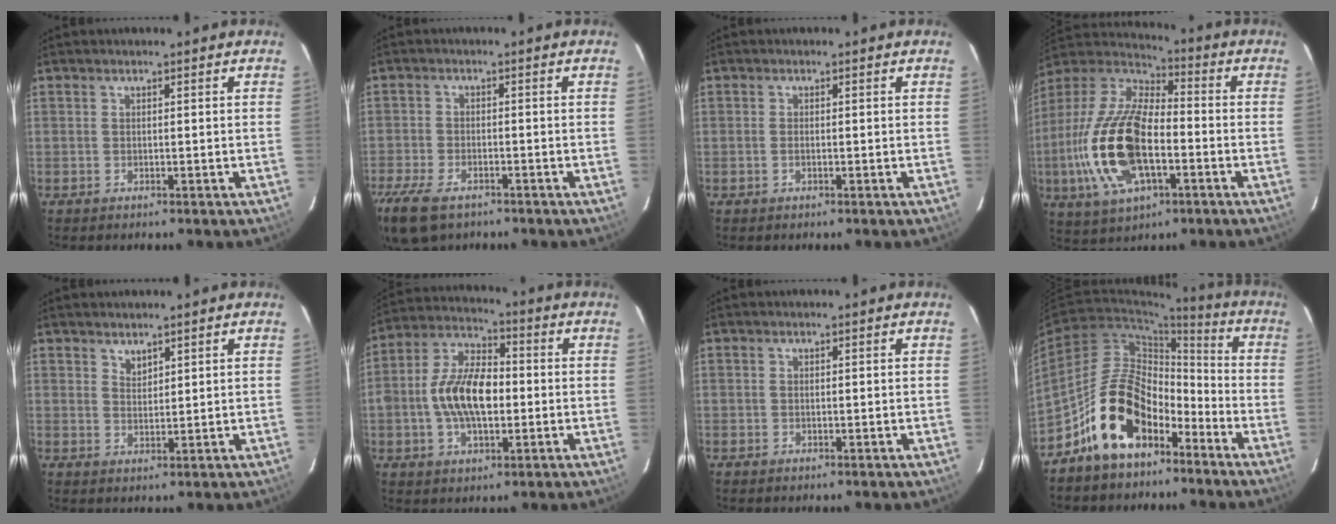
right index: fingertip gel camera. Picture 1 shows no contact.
{"total": 11.7, "force": [-8.0, 5.6, 6.5], "torque": [-0.176, -0.038, -0.149]}
{"total": 0.8, "force": [-0.2, 0.4, 0.7], "torque": [-0.014, 0.000, -0.005]}
{"total": 21.7, "force": [-5.0, 10.3, 18.5], "torque": [-0.401, -0.011, -0.091]}
{"total": 2.1, "force": [1.8, 0.9, 0.5], "torque": [-0.006, 0.001, 0.034]}
{"total": 13.2, "force": [-1.4, 7.0, 11.1], "torque": [-0.219, 0.018, -0.029]}
{"total": 0.0}
{"total": 15.5, "force": [-9.6, 8.4, 8.7], "torque": [-0.157, 0.034, -0.156]}